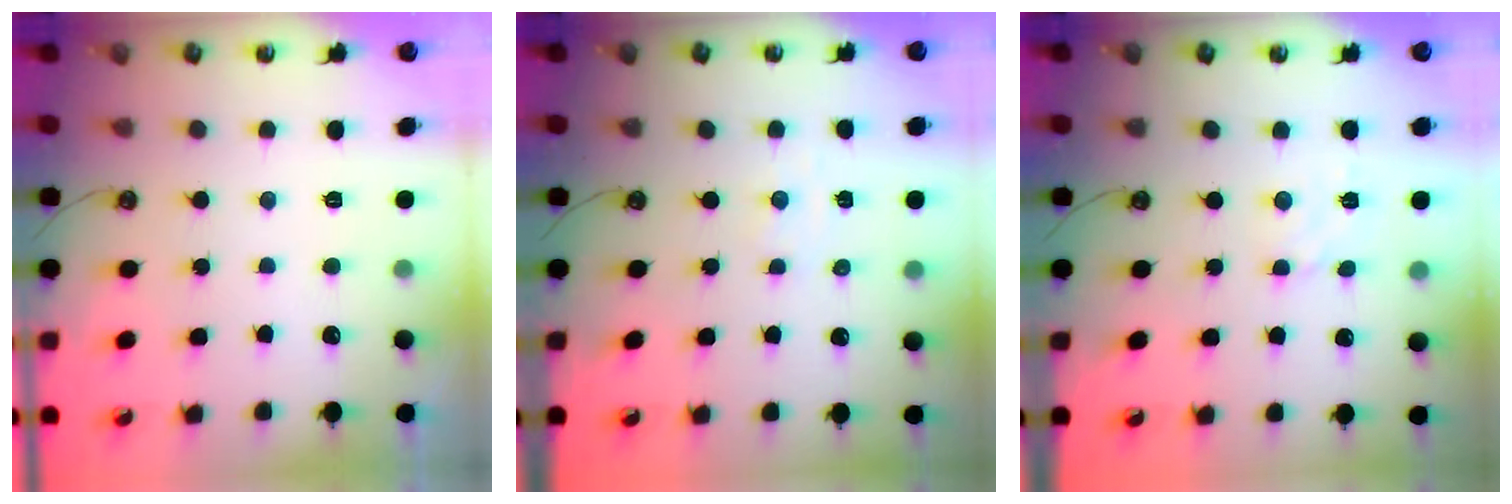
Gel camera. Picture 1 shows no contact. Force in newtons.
{"total": 1.4, "press": 1.4, "slide": 0.4}
{"total": 2.9, "press": 2.9, "slide": 0.7}